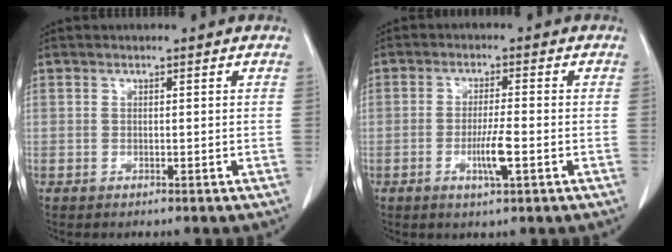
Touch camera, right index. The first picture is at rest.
{"total": 4.7, "force": [-1.6, 0.1, 4.4], "torque": [-0.083, -0.007, -0.028]}